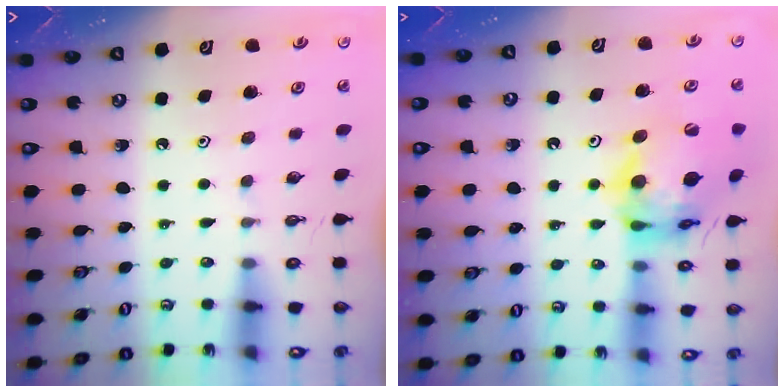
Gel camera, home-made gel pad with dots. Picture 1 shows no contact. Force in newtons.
{"total": 15.9, "press": 15.8, "slide": 1.7}